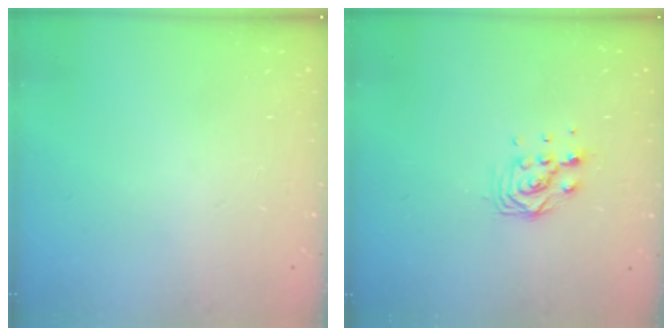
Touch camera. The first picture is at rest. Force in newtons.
{"total": 6.6, "press": 6.6, "slide": 0.5}